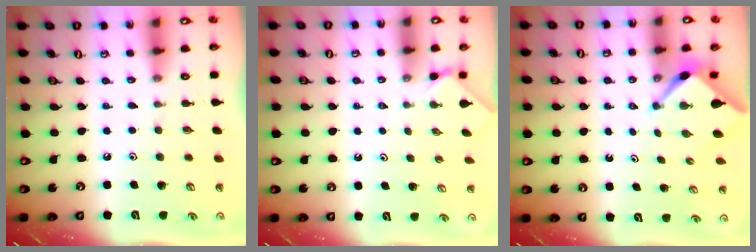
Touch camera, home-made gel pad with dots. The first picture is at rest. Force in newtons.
{"total": 0.0}
{"total": 2.4, "press": 2.4, "slide": 0.3}